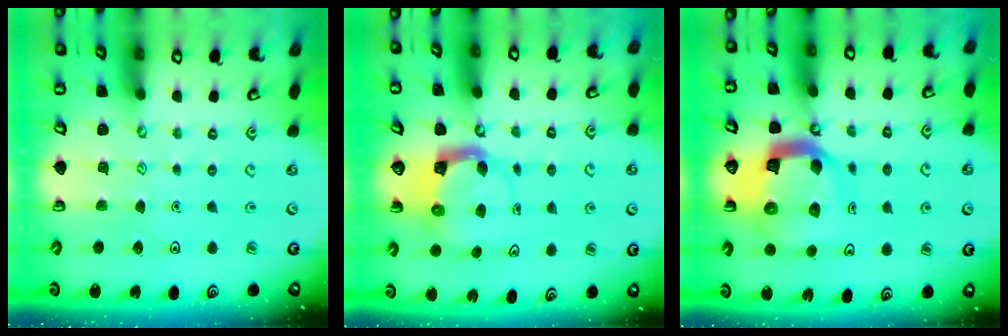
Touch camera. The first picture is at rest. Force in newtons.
{"total": 3.8, "press": 3.8, "slide": 0.7}
{"total": 14.7, "press": 14.6, "slide": 1.7}